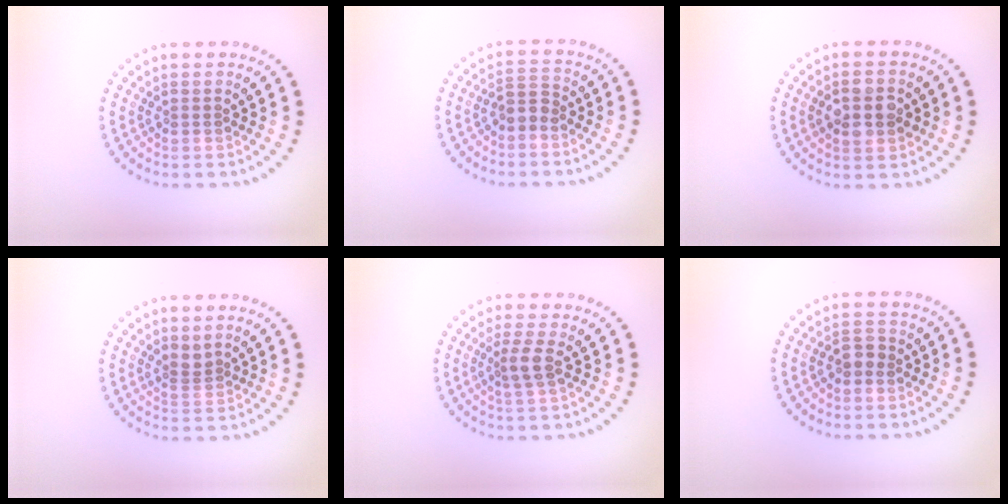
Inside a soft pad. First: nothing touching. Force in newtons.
{"total": 1.8, "press": 1.5, "slide": 1.0}
{"total": 4.0, "press": 4.0, "slide": 0.2}
{"total": 1.1, "press": 0.6, "slide": 0.9}
{"total": 2.0, "press": 1.7, "slide": 1.2}
{"total": 1.8, "press": 1.7, "slide": 0.4}